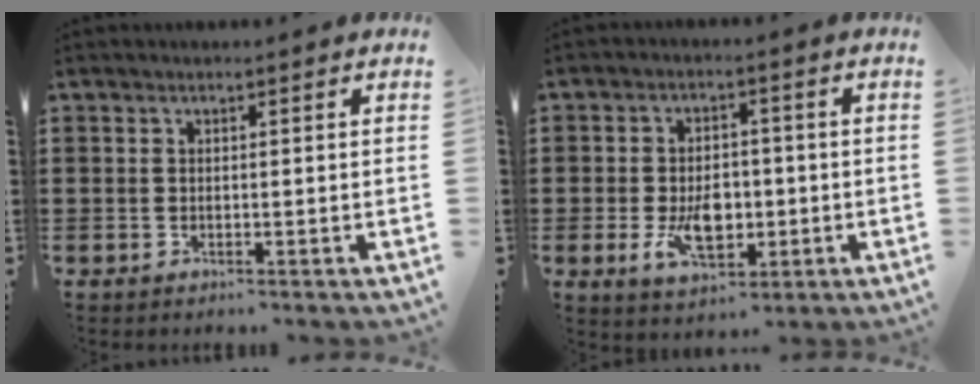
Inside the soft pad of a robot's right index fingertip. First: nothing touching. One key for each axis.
{"total": 6.9, "fx": -1.5, "fy": 4.2, "fz": 5.4, "tx": -0.089, "ty": 0.001, "tz": -0.028}